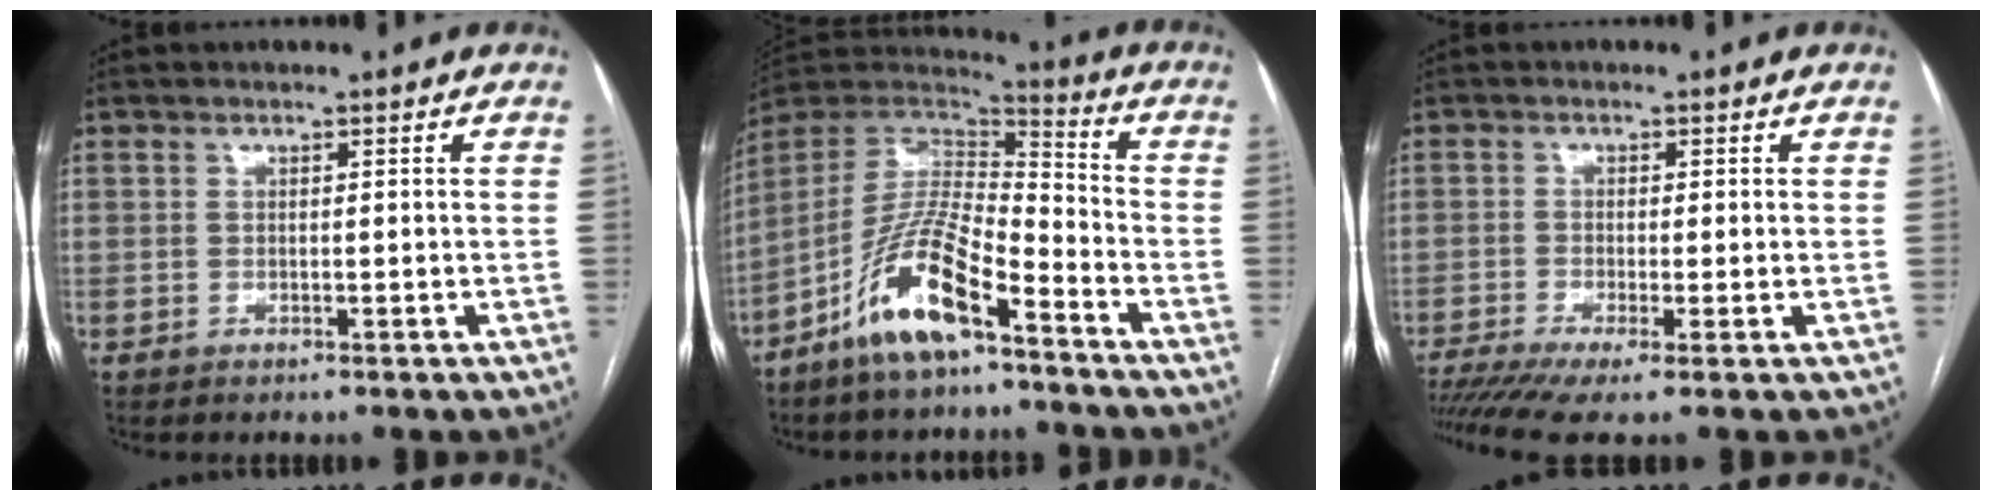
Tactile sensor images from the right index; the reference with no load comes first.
{"total": 14.2, "force": [-8.7, 3.1, 10.8], "torque": [-0.214, 0.000, -0.163]}
{"total": 8.1, "force": [-5.3, 0.9, 6.0], "torque": [-0.111, -0.011, -0.095]}